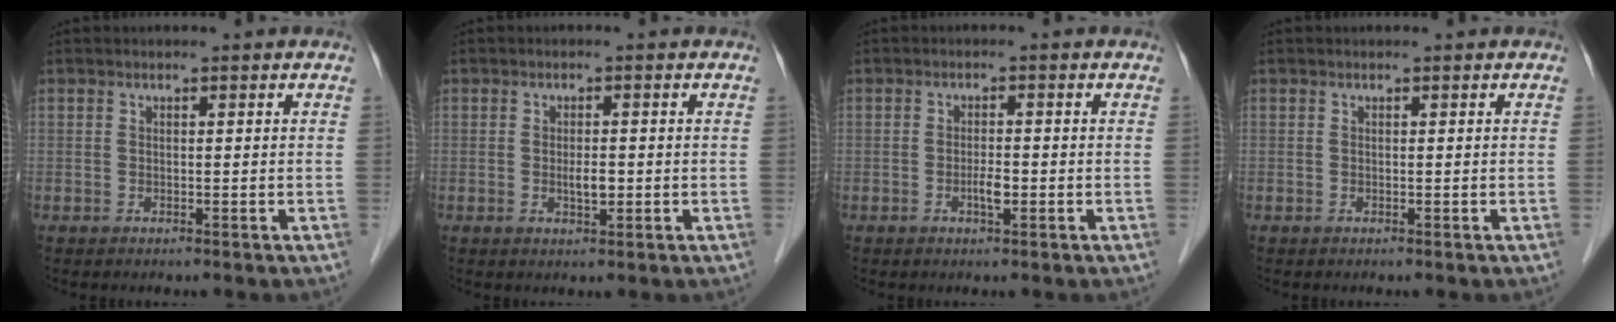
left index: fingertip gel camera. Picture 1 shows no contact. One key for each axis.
{"total": 2.3, "fx": -0.4, "fy": 0.8, "fz": 2.1, "tx": -0.041, "ty": 0.000, "tz": -0.002}
{"total": 2.1, "fx": -0.8, "fy": 0.5, "fz": 1.9, "tx": -0.036, "ty": 0.001, "tz": -0.011}
{"total": 0.0}